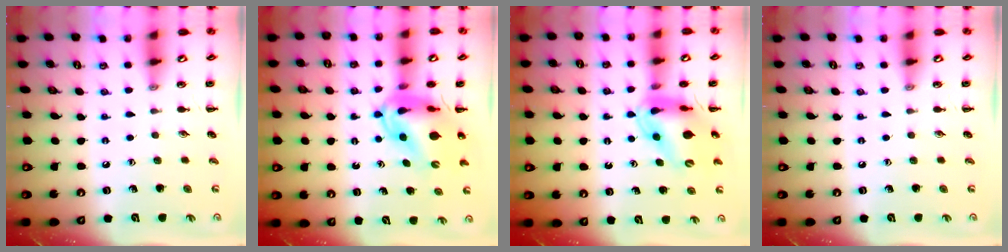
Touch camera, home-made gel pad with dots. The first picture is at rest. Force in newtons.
{"total": 9.9, "press": 9.4, "slide": 3.2}
{"total": 12.1, "press": 11.6, "slide": 3.5}
{"total": 0.0}